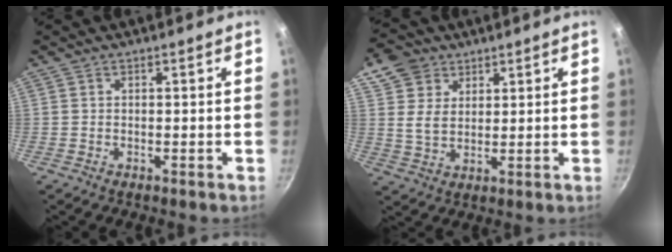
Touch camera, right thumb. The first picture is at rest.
{"total": 8.1, "force": [4.4, 6.1, 3.1], "torque": [-0.026, -0.015, 0.076]}